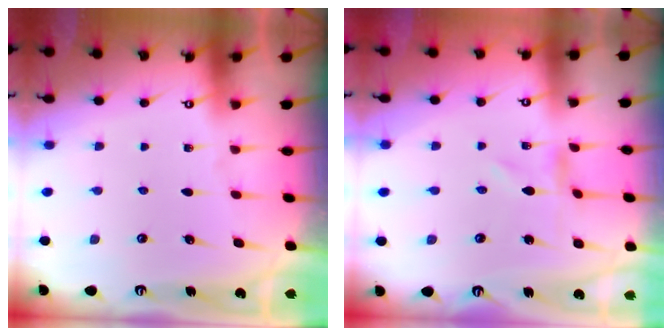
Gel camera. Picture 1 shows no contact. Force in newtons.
{"total": 0.0}